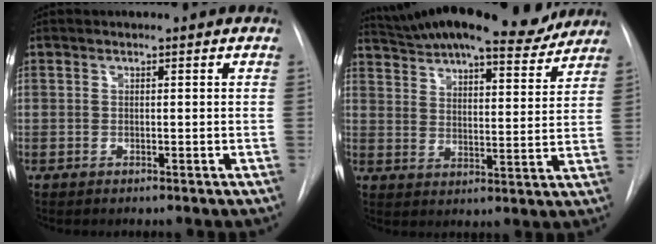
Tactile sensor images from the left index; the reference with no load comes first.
{"total": 22.0, "force": [19.5, 4.8, 8.9], "torque": [-0.155, 0.017, 0.270]}